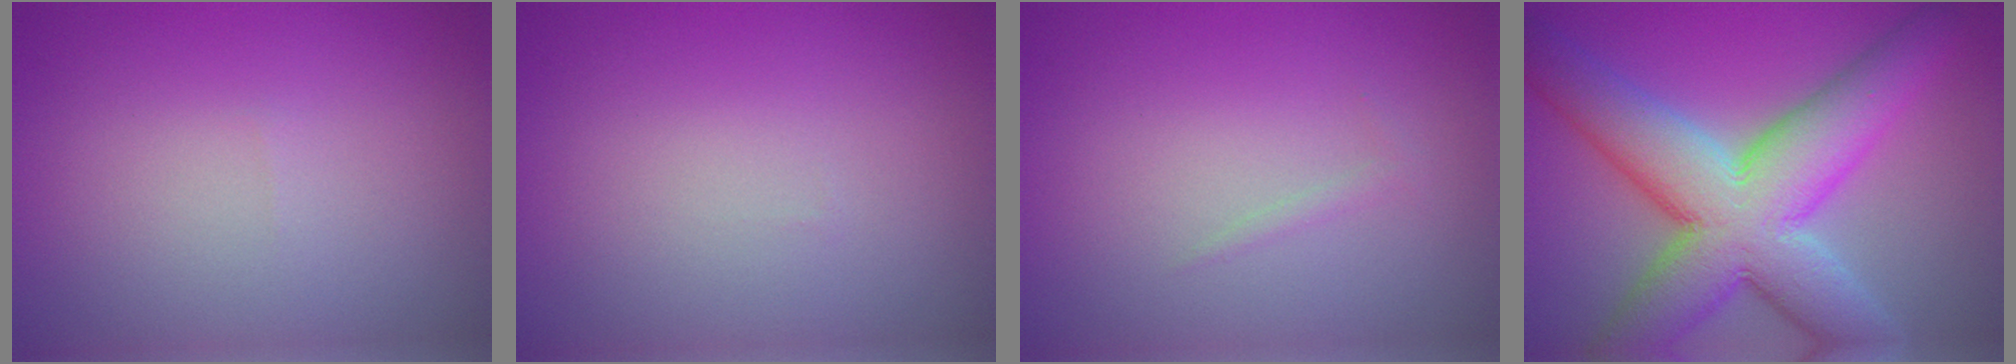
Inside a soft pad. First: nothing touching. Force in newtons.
{"total": 0.0}
{"total": 0.6, "press": 0.5, "slide": 0.1}
{"total": 12.1, "press": 12.1, "slide": 0.8}